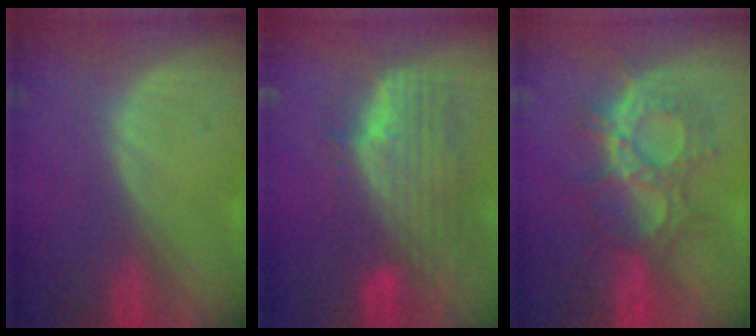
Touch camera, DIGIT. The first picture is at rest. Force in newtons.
{"total": 10.6, "press": 9.2, "slide": 5.4}
{"total": 8.9, "press": 8.9, "slide": 0.3}